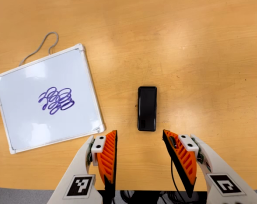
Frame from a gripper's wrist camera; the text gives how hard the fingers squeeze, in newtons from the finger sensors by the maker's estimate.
{"total": 0.0}